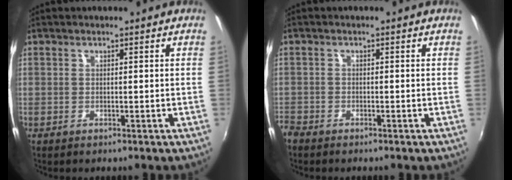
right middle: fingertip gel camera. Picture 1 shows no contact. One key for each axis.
{"total": 2.1, "fx": -1.8, "fy": 1.0, "fz": 0.3, "tx": -0.015, "ty": -0.005, "tz": -0.038}